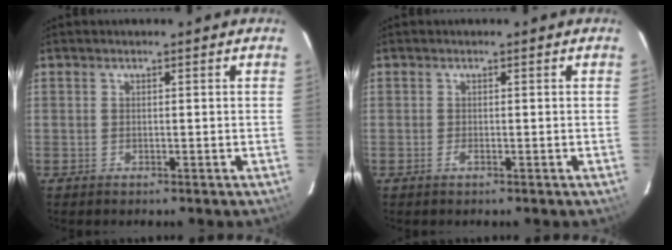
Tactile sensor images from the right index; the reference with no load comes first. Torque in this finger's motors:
{"motor_torque": [0.38, -0.02, 0.10, 0.02]}